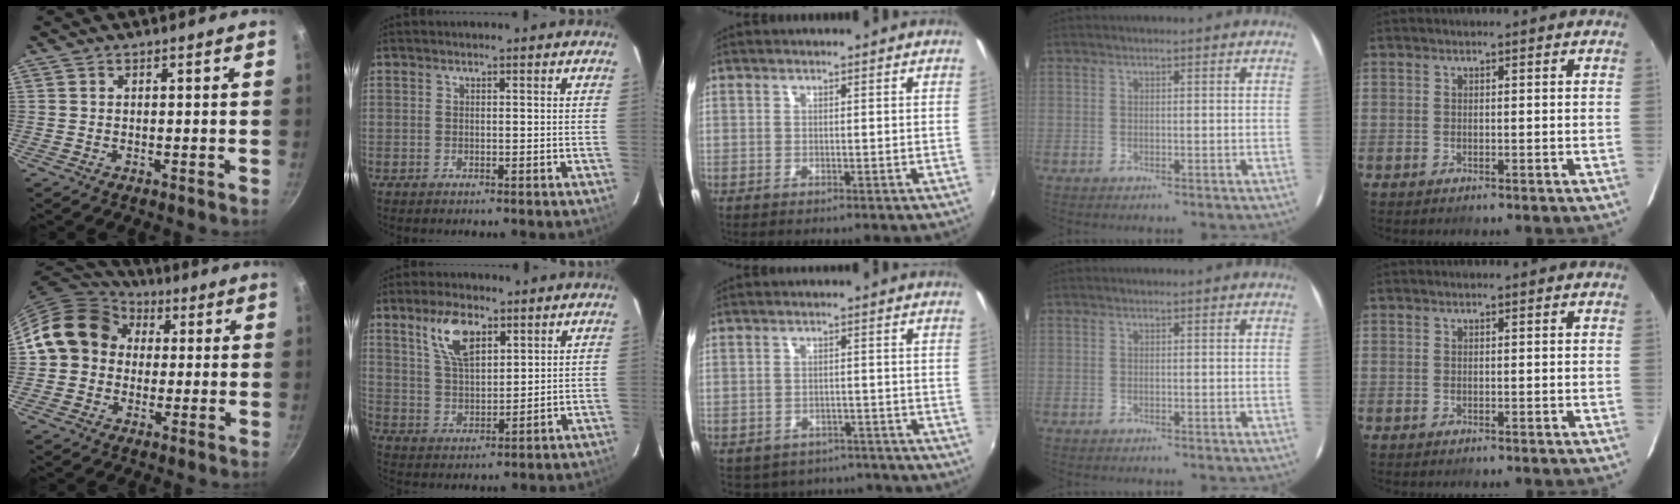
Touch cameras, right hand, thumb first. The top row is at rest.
{"thumb": {"total": 14.2, "force": [1.9, 12.2, 7.1], "torque": [-0.097, 0.032, 0.017]}, "index": {"total": 9.1, "force": [5.0, 4.1, 6.4], "torque": [-0.122, 0.012, 0.100]}, "middle": {"total": 10.1, "force": [-8.5, 5.0, 2.4], "torque": [-0.057, 0.010, -0.099]}}